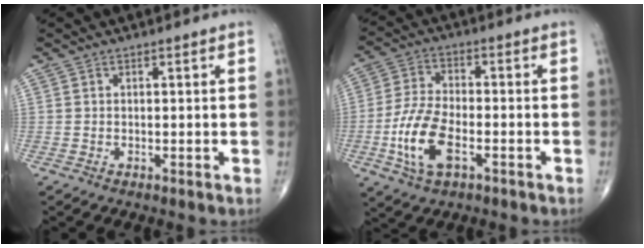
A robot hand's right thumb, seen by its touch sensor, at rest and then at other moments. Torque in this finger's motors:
{"motor_torque": [0.45, -0.01, 1.00, -0.08, 0.32]}